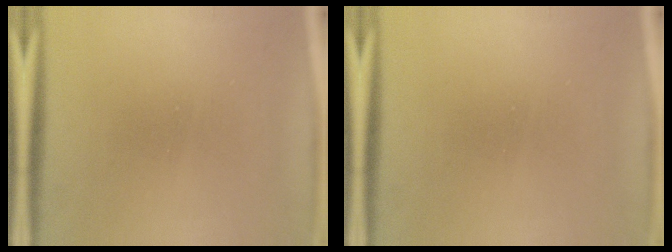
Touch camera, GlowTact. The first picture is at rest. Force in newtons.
{"total": 0.0}